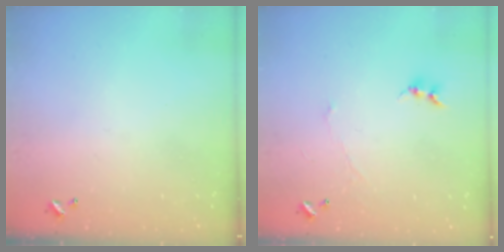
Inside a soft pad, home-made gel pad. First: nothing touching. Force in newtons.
{"total": 0.0}